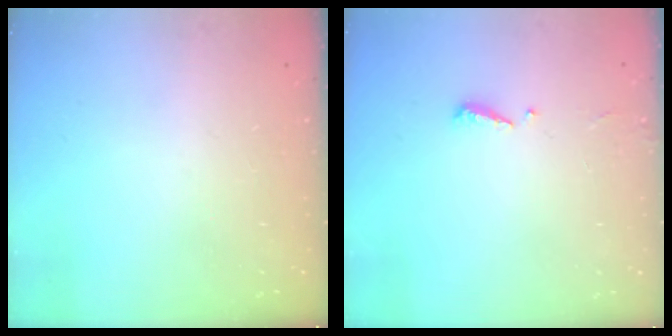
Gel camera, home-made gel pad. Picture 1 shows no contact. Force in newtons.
{"total": 4.9, "press": 4.8, "slide": 0.4}